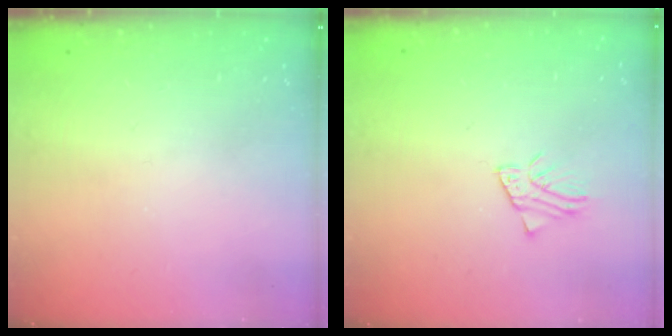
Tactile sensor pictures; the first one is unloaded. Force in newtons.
{"total": 2.5, "press": 2.5, "slide": 0.2}